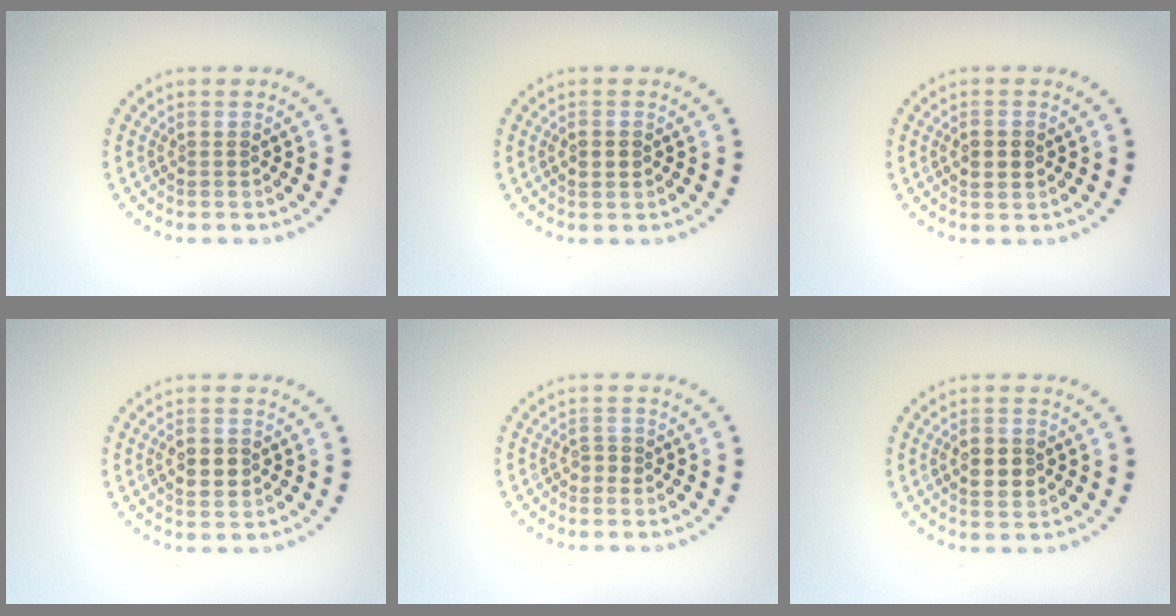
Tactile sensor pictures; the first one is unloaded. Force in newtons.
{"total": 1.1, "press": 1.1, "slide": 0.1}
{"total": 1.7, "press": 1.7, "slide": 0.1}
{"total": 2.7, "press": 2.7, "slide": 0.2}
{"total": 1.0, "press": 0.8, "slide": 0.5}
{"total": 2.3, "press": 2.3, "slide": 0.2}